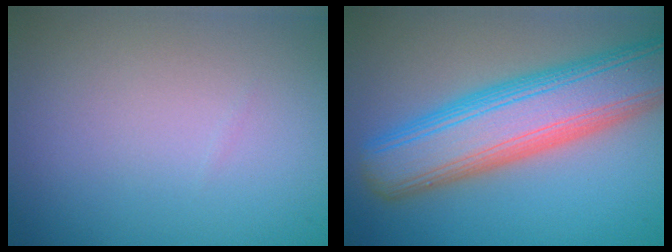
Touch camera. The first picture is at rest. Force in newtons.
{"total": 10.4, "press": 10.4, "slide": 0.6}